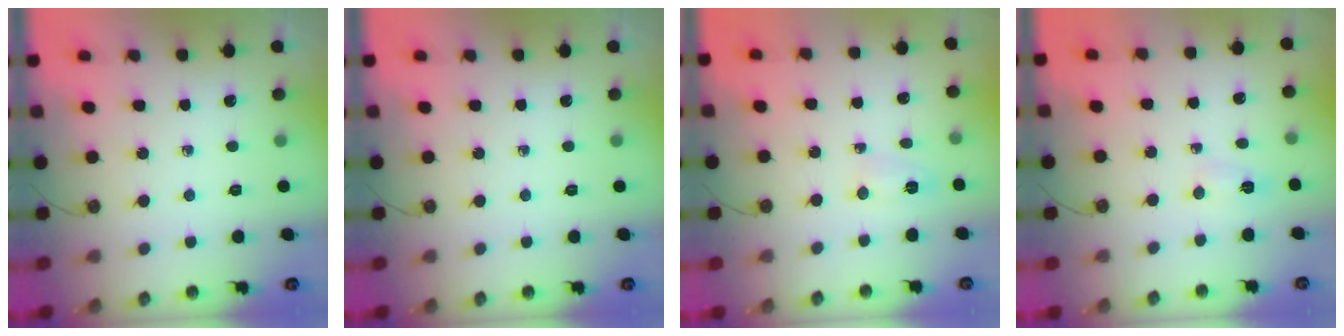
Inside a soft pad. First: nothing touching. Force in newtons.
{"total": 0.0}
{"total": 3.3, "press": 3.1, "slide": 1.2}
{"total": 2.7, "press": 2.7, "slide": 0.4}